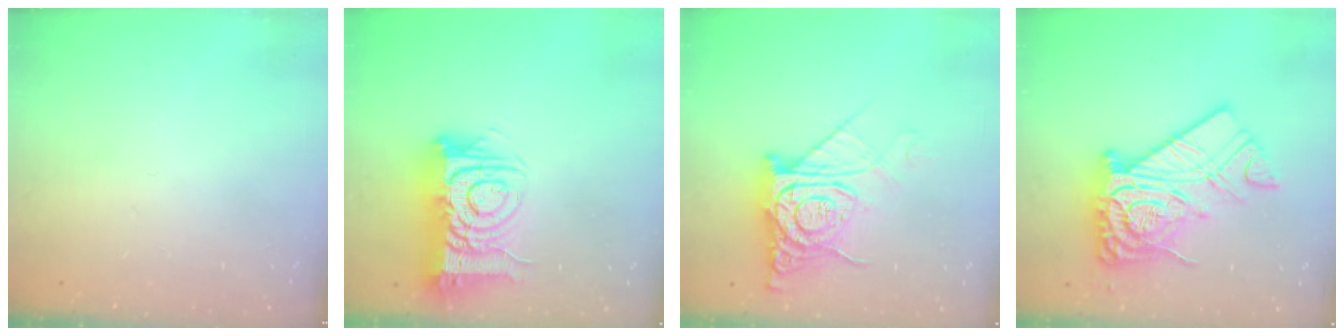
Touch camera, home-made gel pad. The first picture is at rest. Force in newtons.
{"total": 15.4, "press": 15.4, "slide": 1.3}
{"total": 13.7, "press": 13.6, "slide": 1.5}
{"total": 18.8, "press": 18.7, "slide": 1.5}